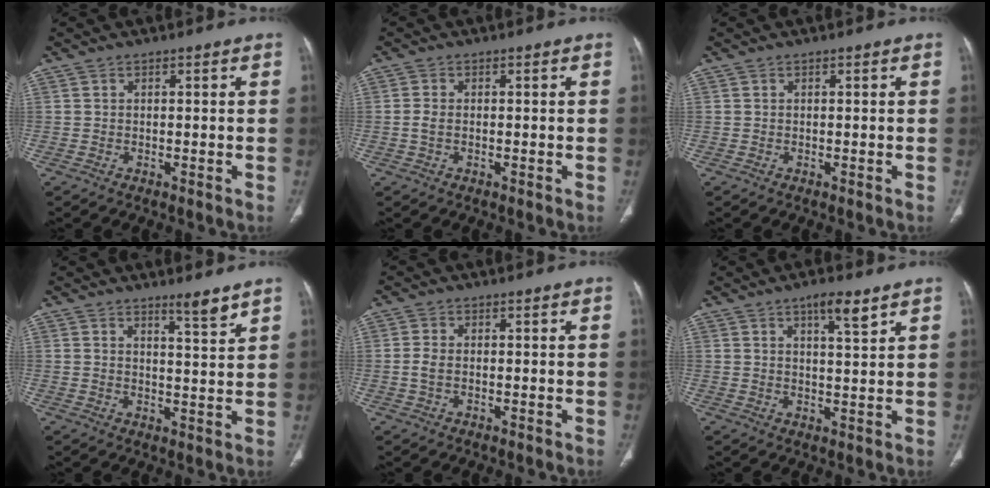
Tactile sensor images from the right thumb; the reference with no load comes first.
{"total": 1.9, "force": [-0.2, 1.2, 1.4], "torque": [-0.029, 0.005, -0.006]}
{"total": 0.0}
{"total": 4.0, "force": [3.2, 0.2, 2.4], "torque": [-0.027, -0.031, 0.051]}
{"total": 2.4, "force": [-0.3, 1.5, 1.8], "torque": [-0.038, 0.006, -0.007]}
{"total": 5.0, "force": [3.1, 1.0, 3.8], "torque": [-0.058, -0.021, 0.051]}